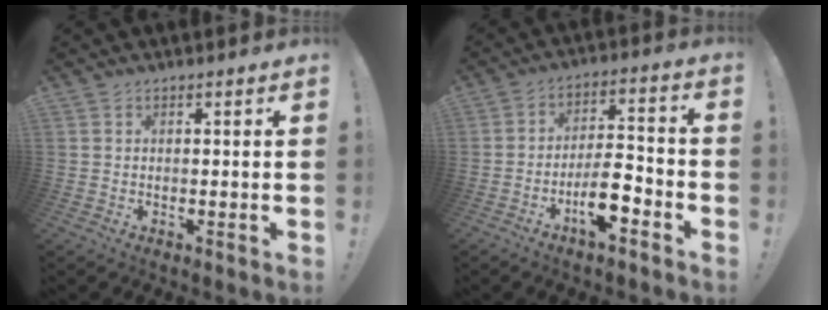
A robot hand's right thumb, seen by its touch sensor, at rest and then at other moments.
{"total": 10.5, "force": [-5.5, 3.5, 8.2], "torque": [-0.141, 0.030, -0.095]}